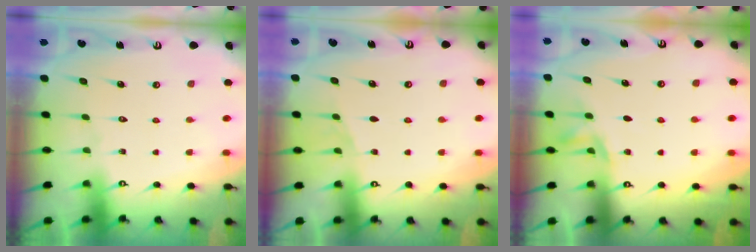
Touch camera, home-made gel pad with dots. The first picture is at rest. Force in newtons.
{"total": 0.7, "press": 0.7, "slide": 0.1}
{"total": 4.5, "press": 4.1, "slide": 2.0}